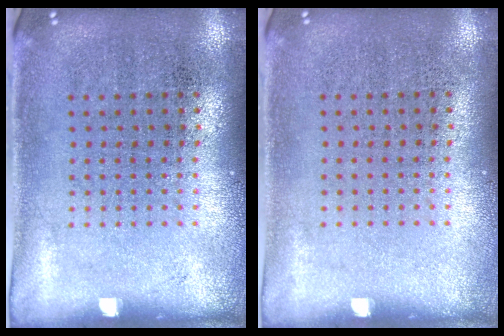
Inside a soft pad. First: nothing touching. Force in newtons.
{"total": 0.0}